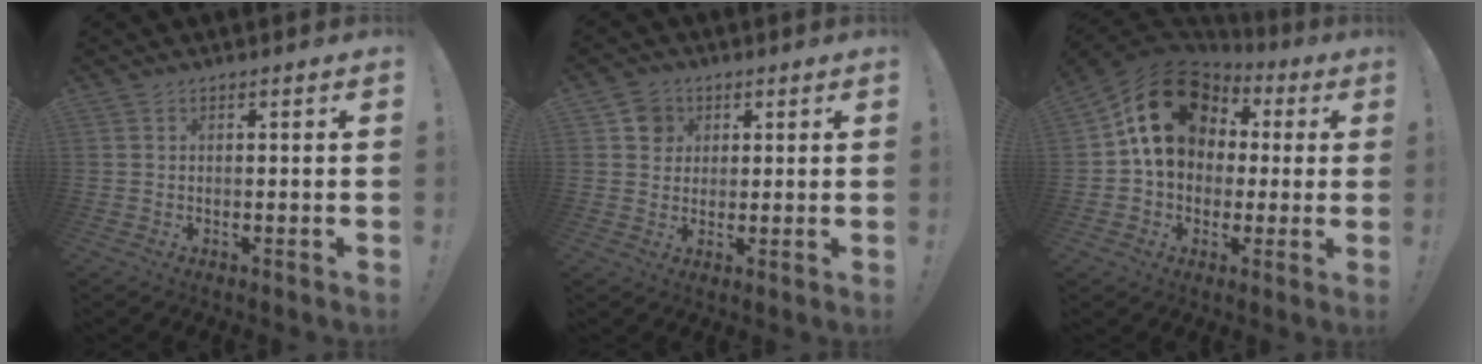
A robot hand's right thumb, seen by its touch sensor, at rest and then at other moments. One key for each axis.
{"total": 6.1, "fx": 2.0, "fy": 5.5, "fz": 1.4, "tx": -0.016, "ty": -0.001, "tz": 0.041}
{"total": 21.0, "fx": 5.3, "fy": 16.2, "fz": 12.2, "tx": -0.181, "ty": 0.000, "tz": 0.111}